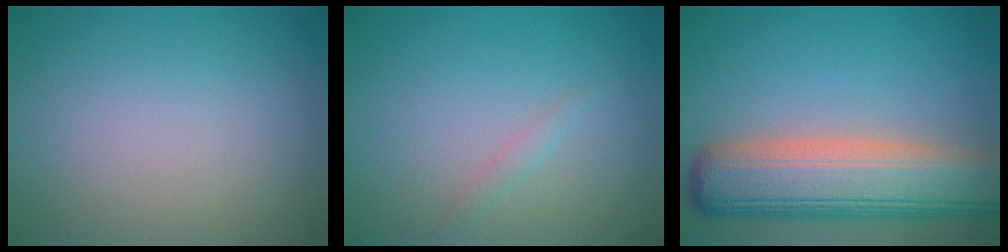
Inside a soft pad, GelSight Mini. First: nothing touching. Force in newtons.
{"total": 0.7, "press": 0.7, "slide": 0.0}
{"total": 10.4, "press": 10.4, "slide": 0.7}